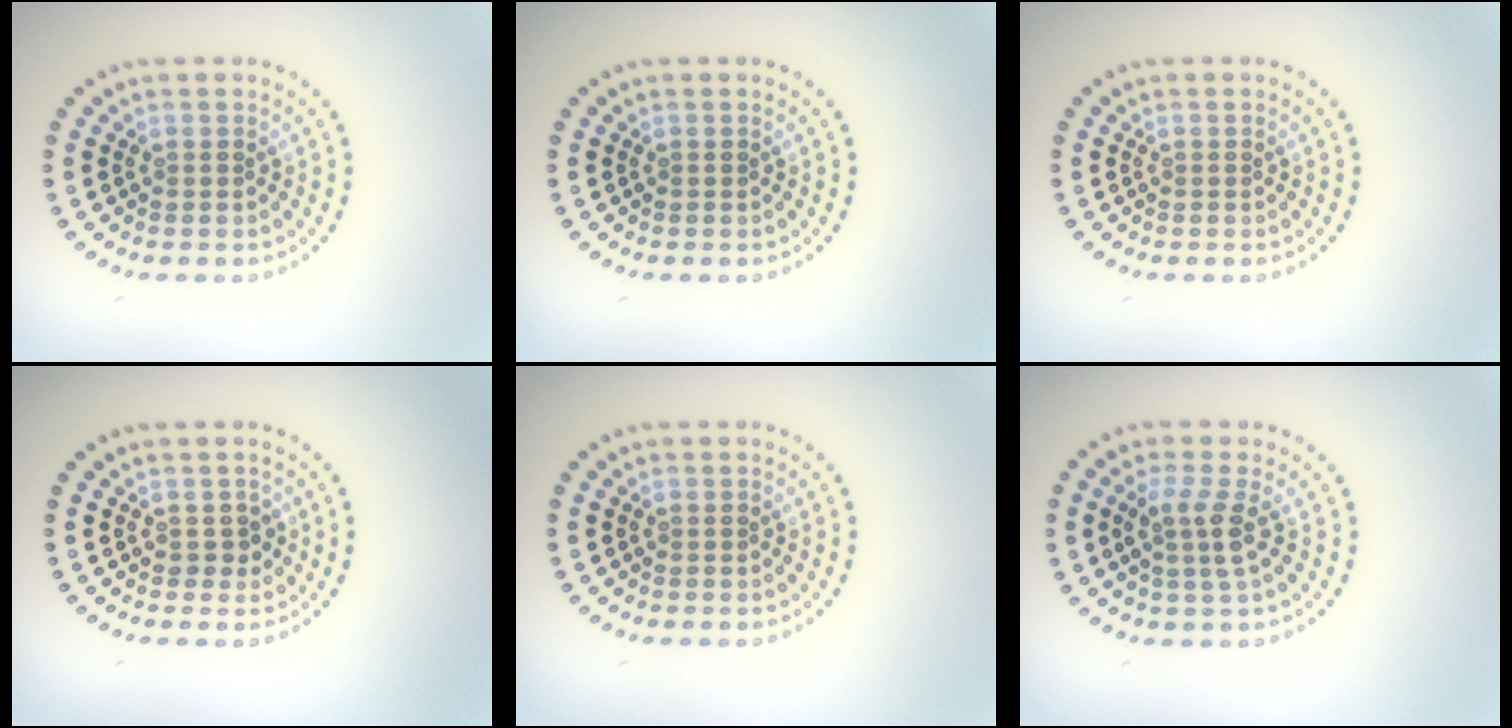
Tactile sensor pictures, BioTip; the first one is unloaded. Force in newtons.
{"total": 0.0}
{"total": 0.0}
{"total": 1.1, "press": 1.0, "slide": 0.6}
{"total": 0.0}
{"total": 2.6, "press": 2.1, "slide": 1.5}